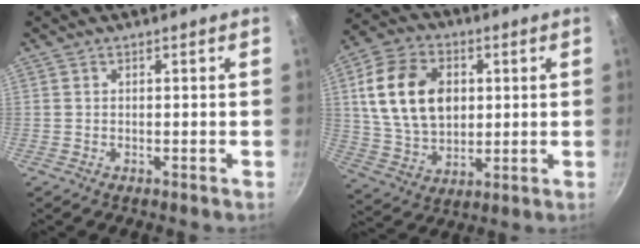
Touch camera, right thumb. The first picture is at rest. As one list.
[{"total": 17.1, "force": [3.3, 12.1, 11.7], "torque": [-0.200, -0.002, 0.063]}]